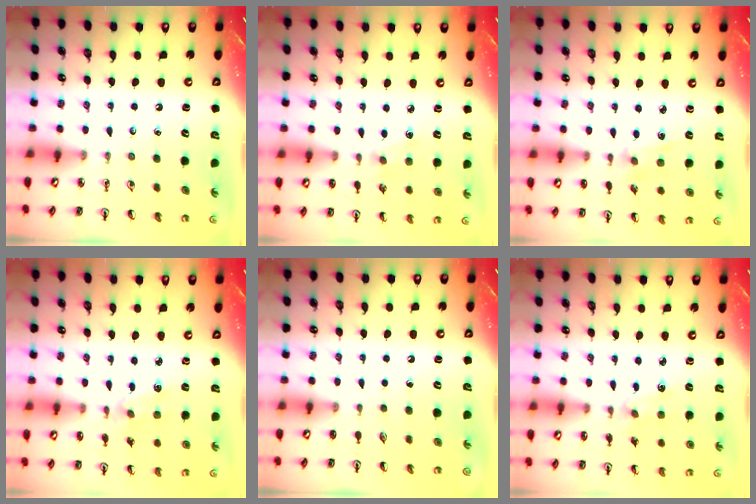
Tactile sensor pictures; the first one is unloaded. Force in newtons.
{"total": 2.9, "press": 2.9, "slide": 0.4}
{"total": 1.4, "press": 1.4, "slide": 0.3}
{"total": 2.0, "press": 2.0, "slide": 0.4}
{"total": 0.0}
{"total": 2.7, "press": 2.7, "slide": 0.3}